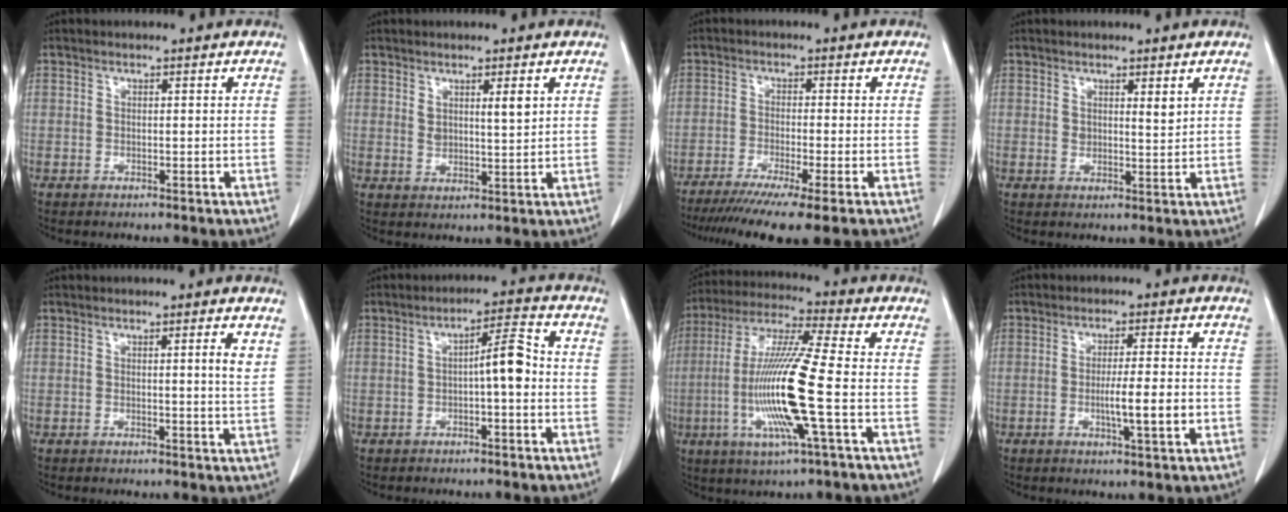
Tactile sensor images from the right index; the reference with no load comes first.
{"total": 3.5, "force": [1.8, 0.7, 2.9], "torque": [-0.051, -0.007, 0.031]}
{"total": 11.9, "force": [-8.9, -0.3, 7.9], "torque": [-0.118, -0.033, -0.140]}
{"total": 2.3, "force": [1.4, 0.7, 1.8], "torque": [-0.030, -0.010, 0.025]}
{"total": 2.3, "force": [1.0, -0.3, 2.1], "torque": [-0.029, -0.005, 0.013]}
{"total": 5.0, "force": [-0.5, 0.7, 5.0], "torque": [-0.073, 0.016, -0.010]}
{"total": 15.6, "force": [-3.2, -0.2, 15.2], "torque": [-0.313, -0.012, -0.071]}
{"total": 6.1, "force": [-1.4, 0.0, 5.9], "torque": [-0.096, -0.008, -0.022]}